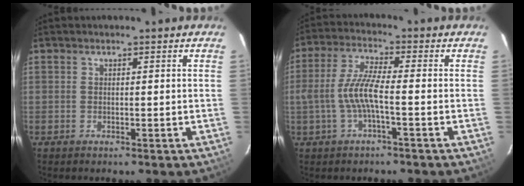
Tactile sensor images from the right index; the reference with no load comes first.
{"total": 7.1, "force": [-1.9, 0.8, 6.9], "torque": [-0.150, 0.004, -0.032]}